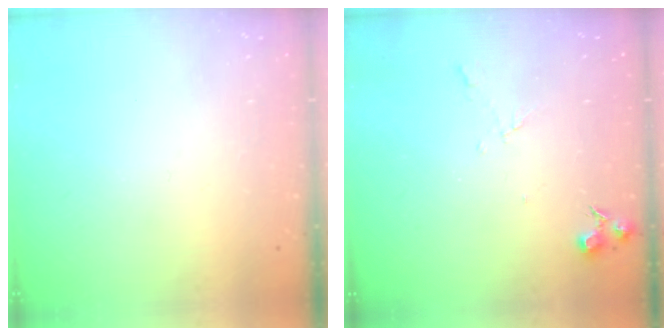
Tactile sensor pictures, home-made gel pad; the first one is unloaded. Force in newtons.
{"total": 5.5, "press": 5.5, "slide": 0.8}